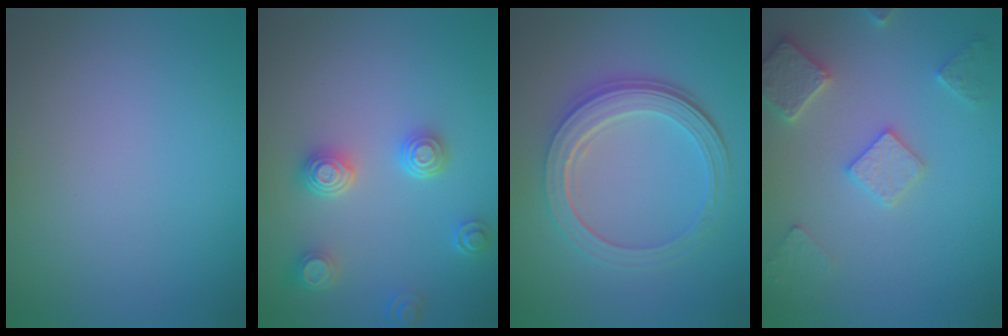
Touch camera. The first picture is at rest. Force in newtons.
{"total": 3.9, "press": 3.2, "slide": 2.3}
{"total": 5.1, "press": 3.7, "slide": 3.5}
{"total": 3.8, "press": 3.7, "slide": 0.8}